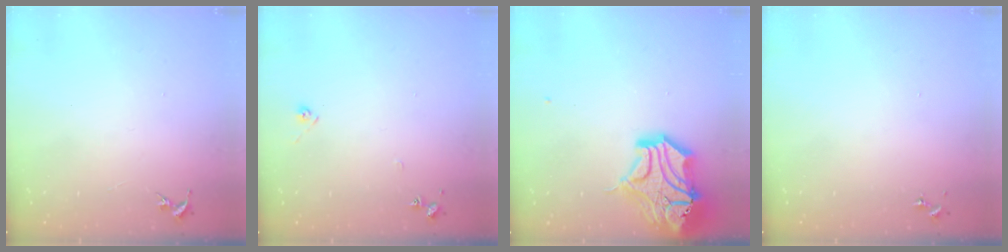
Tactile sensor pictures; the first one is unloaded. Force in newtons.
{"total": 6.2, "press": 6.2, "slide": 0.6}
{"total": 18.3, "press": 18.2, "slide": 2.4}
{"total": 0.0}